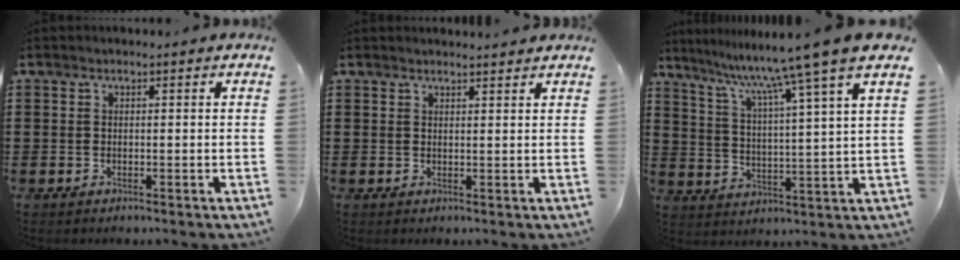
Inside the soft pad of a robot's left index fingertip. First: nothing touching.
{"total": 1.5, "force": [1.5, 0.0, 0.2], "torque": [-0.008, -0.001, 0.030]}
{"total": 10.0, "force": [8.2, -2.1, 5.3], "torque": [-0.134, -0.050, 0.126]}